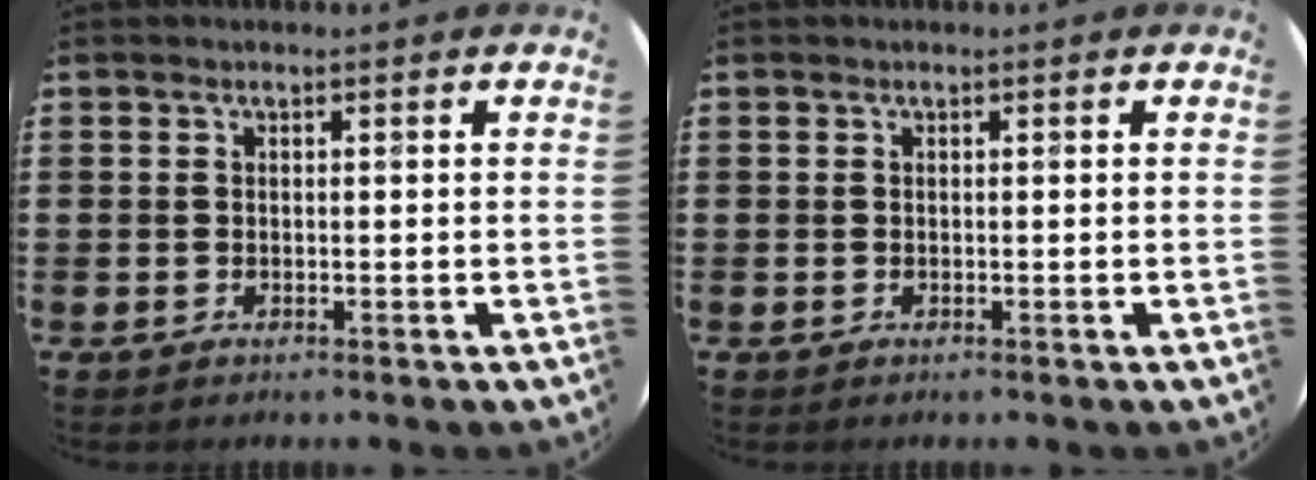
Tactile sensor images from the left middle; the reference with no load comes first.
{"total": 0.0}